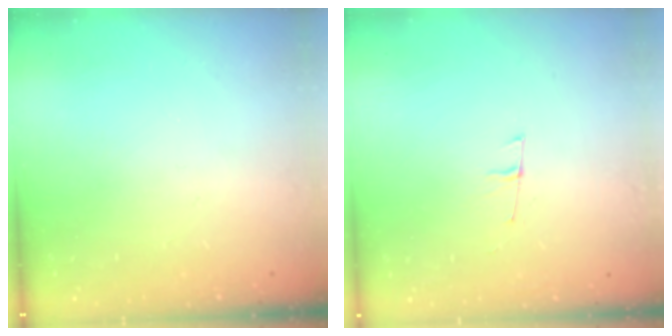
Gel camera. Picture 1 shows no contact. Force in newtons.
{"total": 5.3, "press": 4.5, "slide": 2.9}